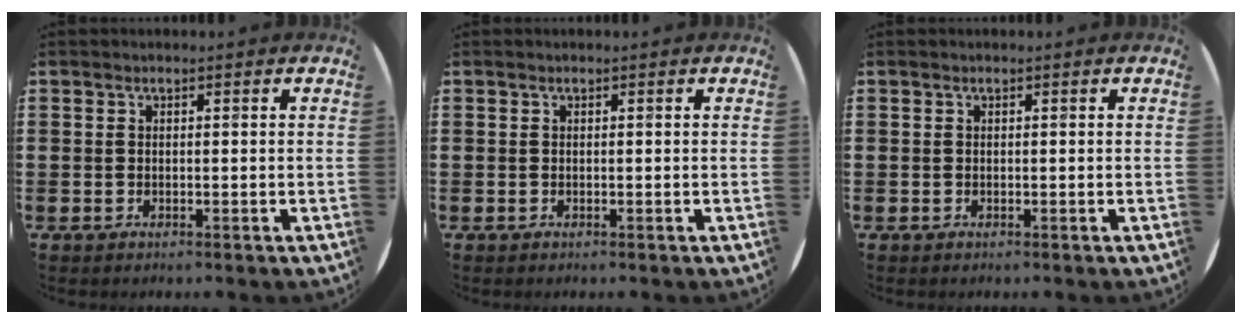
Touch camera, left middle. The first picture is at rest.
{"total": 0.0}
{"total": 0.0}